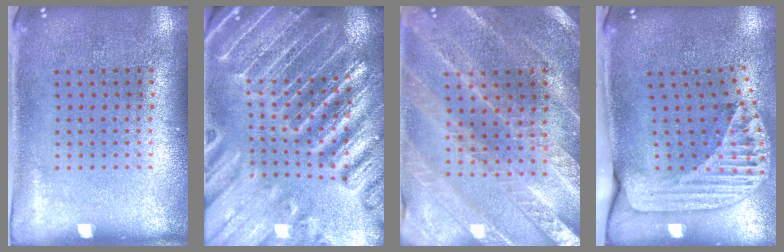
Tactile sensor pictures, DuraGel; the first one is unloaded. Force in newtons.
{"total": 4.7, "press": 4.2, "slide": 2.0}
{"total": 2.4, "press": 2.4, "slide": 0.3}
{"total": 2.5, "press": 1.8, "slide": 1.8}